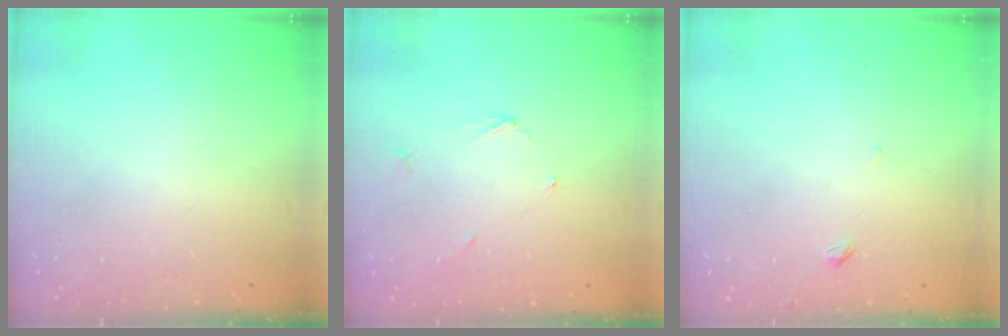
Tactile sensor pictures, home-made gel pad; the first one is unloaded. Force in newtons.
{"total": 2.4, "press": 2.4, "slide": 0.2}
{"total": 2.0, "press": 1.9, "slide": 0.5}